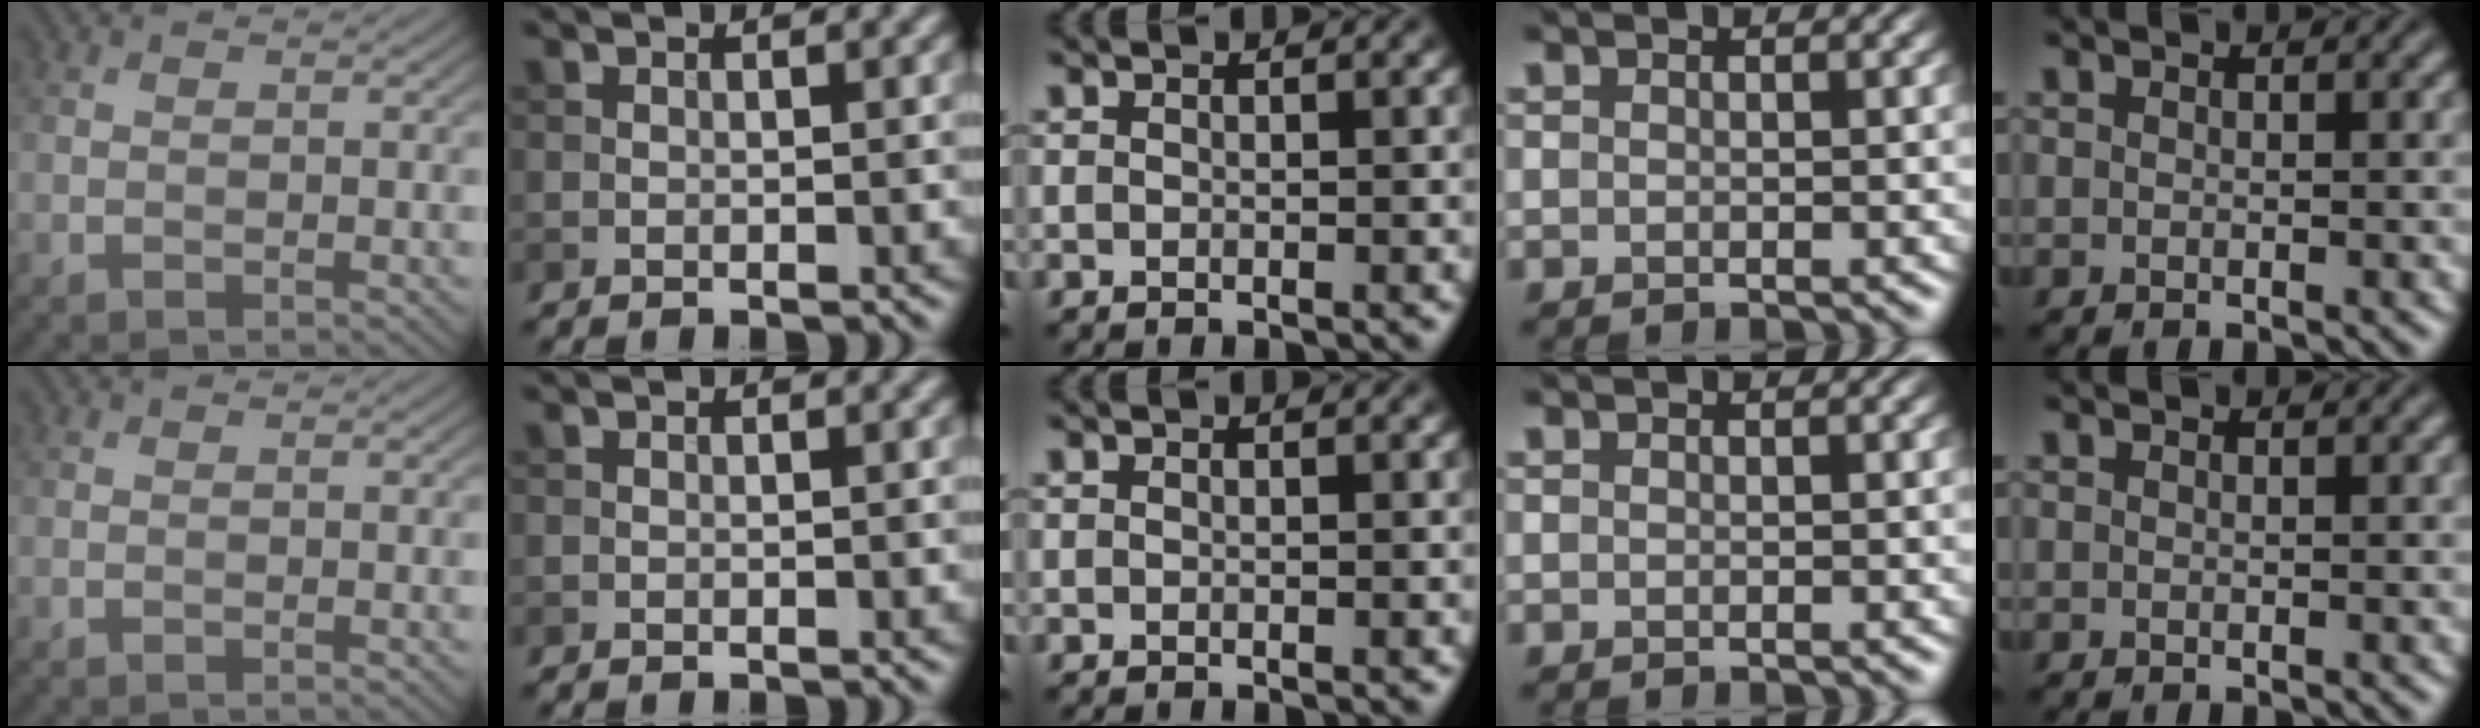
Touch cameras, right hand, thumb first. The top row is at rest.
{}